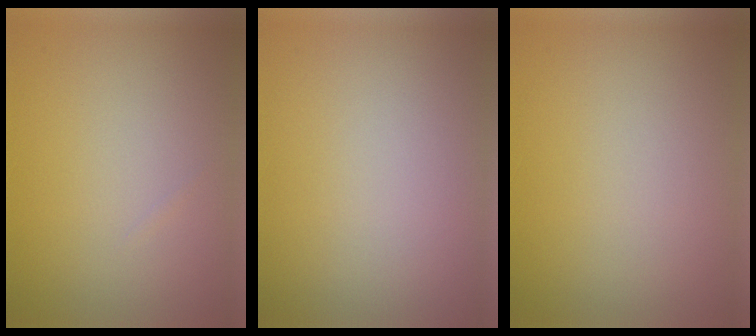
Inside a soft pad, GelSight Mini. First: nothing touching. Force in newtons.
{"total": 0.0}
{"total": 0.0}